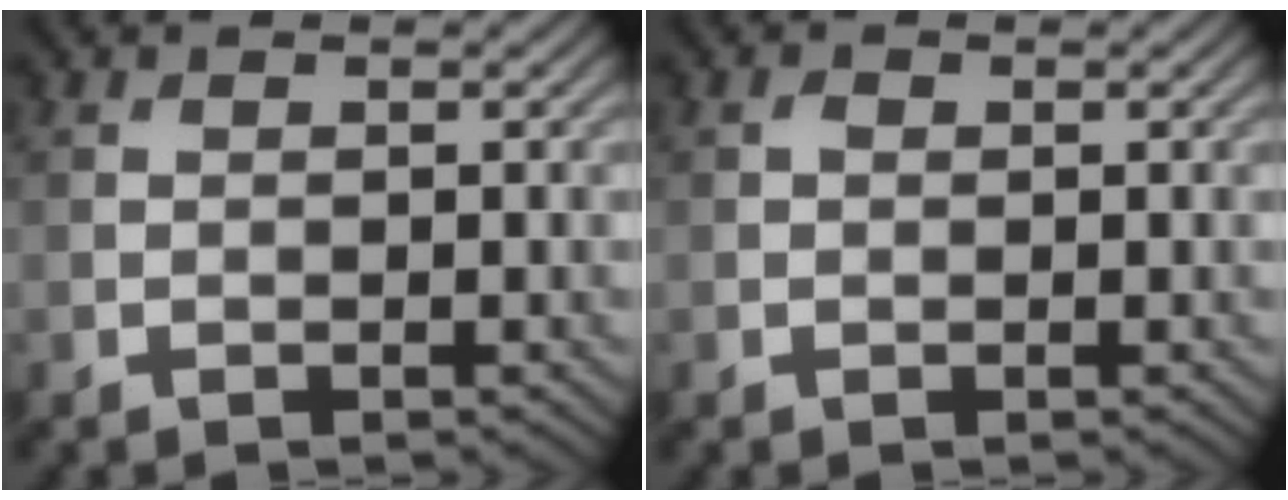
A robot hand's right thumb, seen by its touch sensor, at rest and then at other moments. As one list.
[{"total": 0.6, "force": [0.1, 0.4, 0.3], "torque": [-0.003, -0.001, 0.000]}]